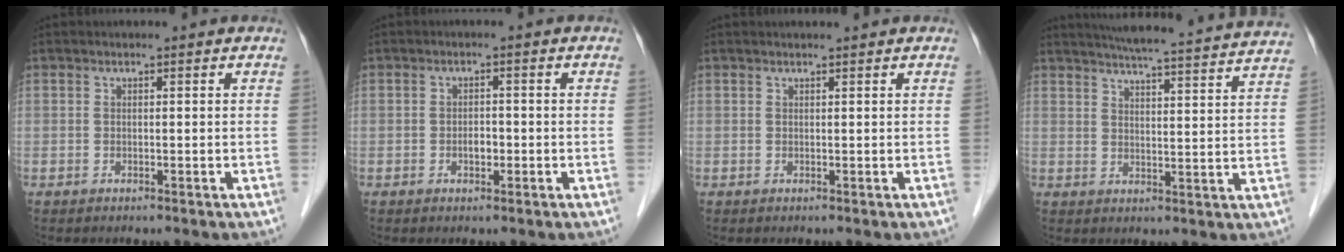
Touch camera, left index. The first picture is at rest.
{"total": 1.7, "force": [-0.6, 0.9, 1.3], "torque": [-0.020, 0.004, -0.009]}
{"total": 1.2, "force": [1.1, -0.2, 0.5], "torque": [-0.006, 0.010, 0.023]}
{"total": 21.7, "force": [20.2, -0.1, 7.9], "torque": [-0.124, -0.023, 0.249]}